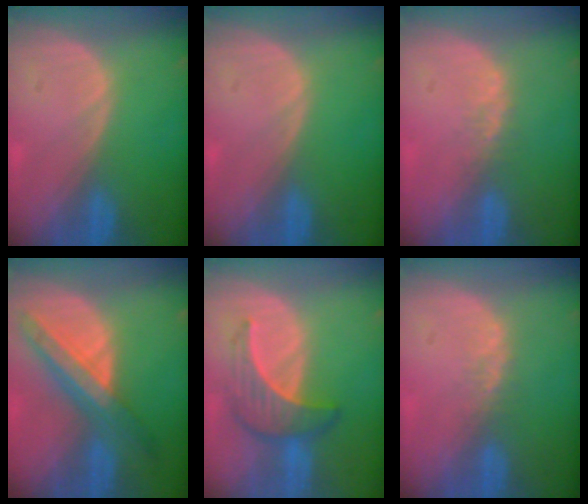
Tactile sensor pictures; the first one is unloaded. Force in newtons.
{"total": 0.0}
{"total": 2.1, "press": 1.7, "slide": 1.2}
{"total": 8.5, "press": 7.5, "slide": 3.9}
{"total": 6.5, "press": 6.4, "slide": 1.5}
{"total": 2.1, "press": 1.7, "slide": 1.2}